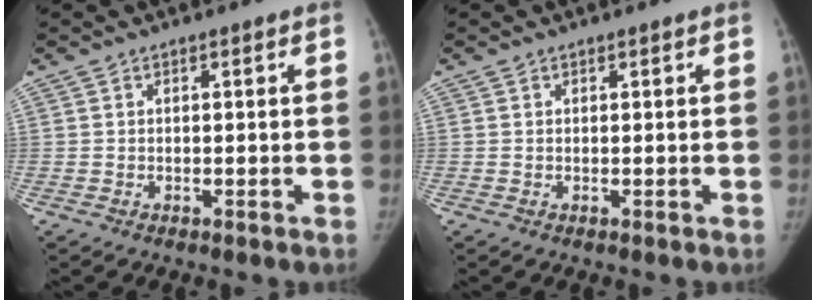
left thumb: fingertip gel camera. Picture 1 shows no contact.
{"total": 0.0}